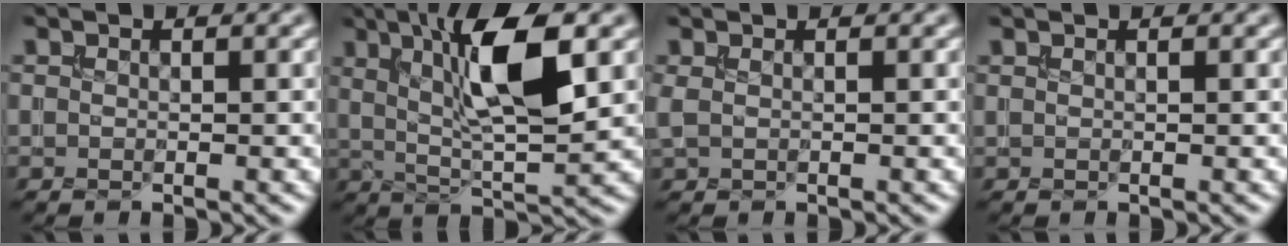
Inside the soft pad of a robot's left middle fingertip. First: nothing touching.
{"total": 8.9, "force": [2.5, 2.3, 8.2], "torque": [-0.134, -0.001, 0.047]}
{"total": 0.7, "force": [0.3, 0.3, 0.6], "torque": [-0.010, 0.004, 0.008]}
{"total": 0.6, "force": [0.3, 0.3, 0.4], "torque": [0.002, -0.003, 0.003]}